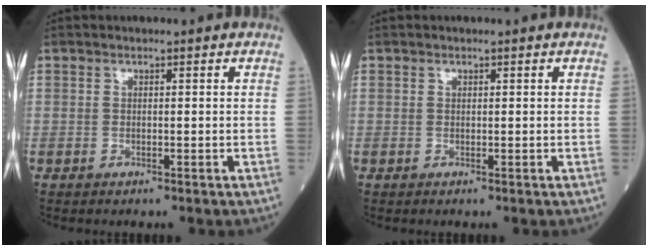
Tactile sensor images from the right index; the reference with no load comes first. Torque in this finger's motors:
{"motor_torque": [0.12, 0.07, -0.06, 0.00]}